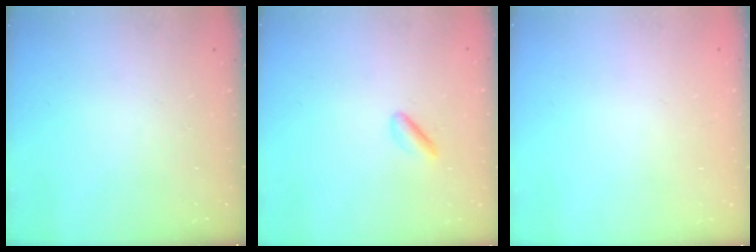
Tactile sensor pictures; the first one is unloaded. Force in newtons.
{"total": 1.8, "press": 1.6, "slide": 0.8}
{"total": 2.2, "press": 2.2, "slide": 0.1}